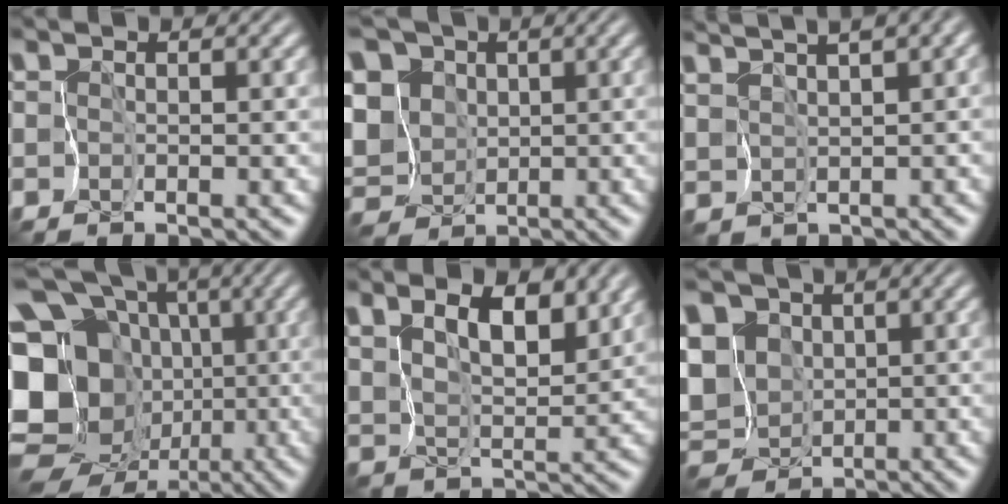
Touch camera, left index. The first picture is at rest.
{"total": 11.2, "force": [0.2, 9.5, 6.0], "torque": [-0.124, 0.027, -0.026]}
{"total": 6.3, "force": [4.4, 1.6, 4.3], "torque": [-0.093, 0.018, 0.082]}
{"total": 18.2, "force": [-2.1, 15.5, 9.5], "torque": [-0.191, 0.021, -0.067]}
{"total": 4.3, "force": [2.6, 1.6, 2.9], "torque": [-0.072, -0.006, 0.044]}
{"total": 10.2, "force": [-0.9, 8.5, 5.7], "torque": [-0.095, 0.021, -0.046]}